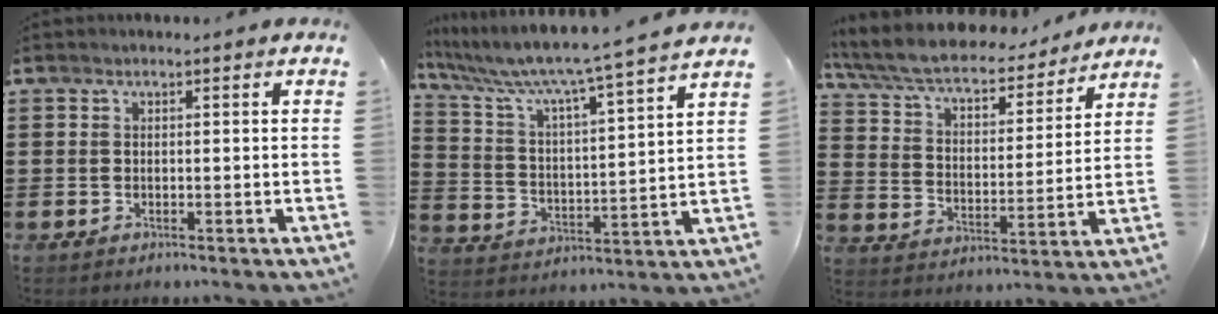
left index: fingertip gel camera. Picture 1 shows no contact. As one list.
[{"total": 6.9, "force": [6.0, -0.6, 3.3], "torque": [-0.093, -0.053, 0.091]}, {"total": 7.5, "force": [6.5, 1.5, 3.4], "torque": [-0.094, -0.040, 0.109]}]